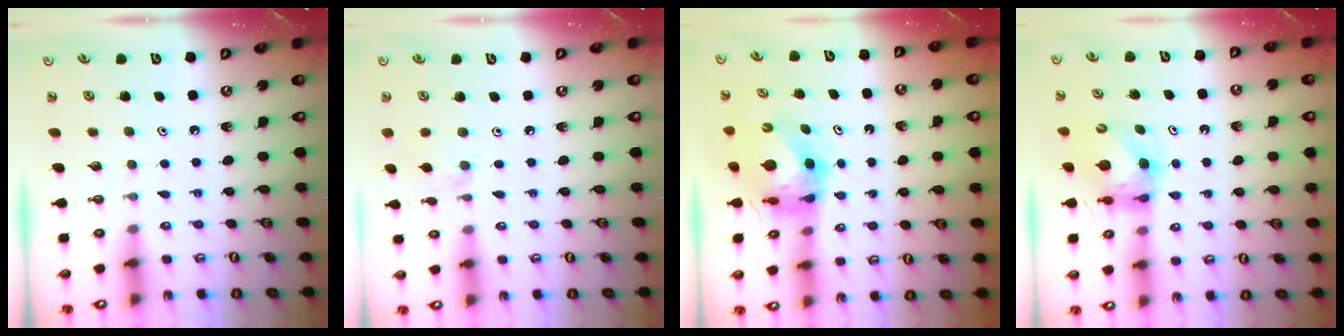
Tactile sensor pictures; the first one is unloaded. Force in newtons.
{"total": 2.9, "press": 2.8, "slide": 0.5}
{"total": 6.7, "press": 6.7, "slide": 0.7}
{"total": 6.1, "press": 6.1, "slide": 0.4}